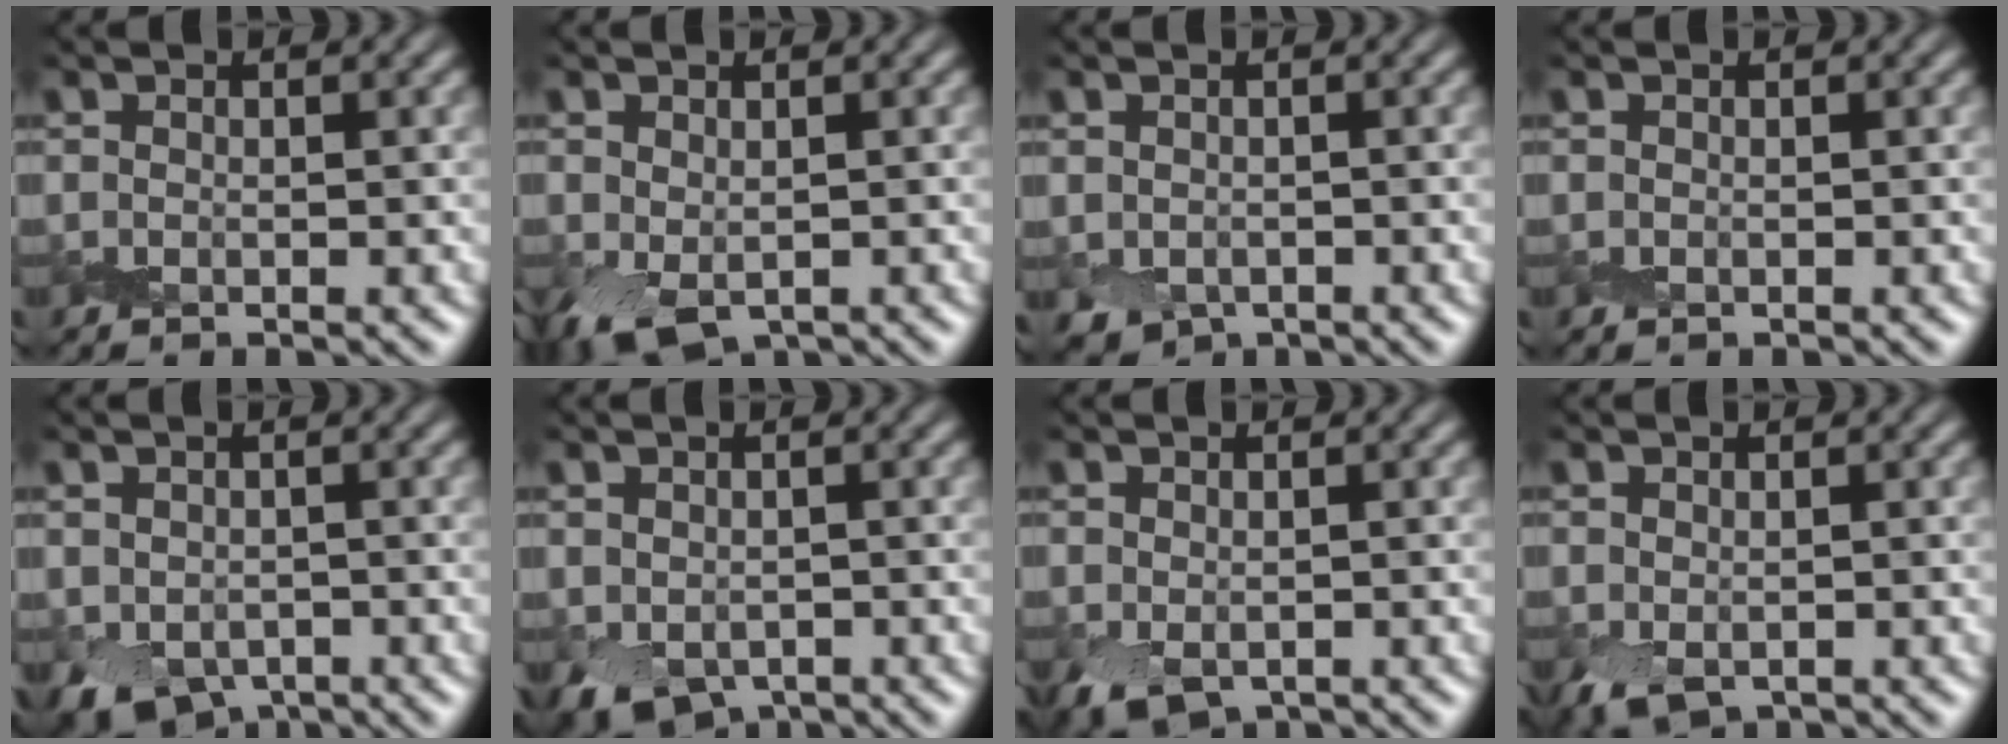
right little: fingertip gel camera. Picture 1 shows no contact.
{"total": 3.0, "force": [-1.1, 1.9, 2.1], "torque": [-0.044, -0.012, -0.017]}
{"total": 1.6, "force": [-0.7, 1.3, 0.7], "torque": [-0.015, -0.009, -0.012]}
{"total": 0.0}
{"total": 4.7, "force": [-2.4, 3.1, 2.6], "torque": [-0.050, -0.018, -0.037]}
{"total": 4.0, "force": [-1.9, 2.7, 2.3], "torque": [-0.040, -0.016, -0.029]}
{"total": 3.0, "force": [-1.6, 1.9, 1.7], "torque": [-0.034, -0.016, -0.025]}
{"total": 2.4, "force": [-1.2, 1.5, 1.5], "torque": [-0.033, -0.015, -0.018]}